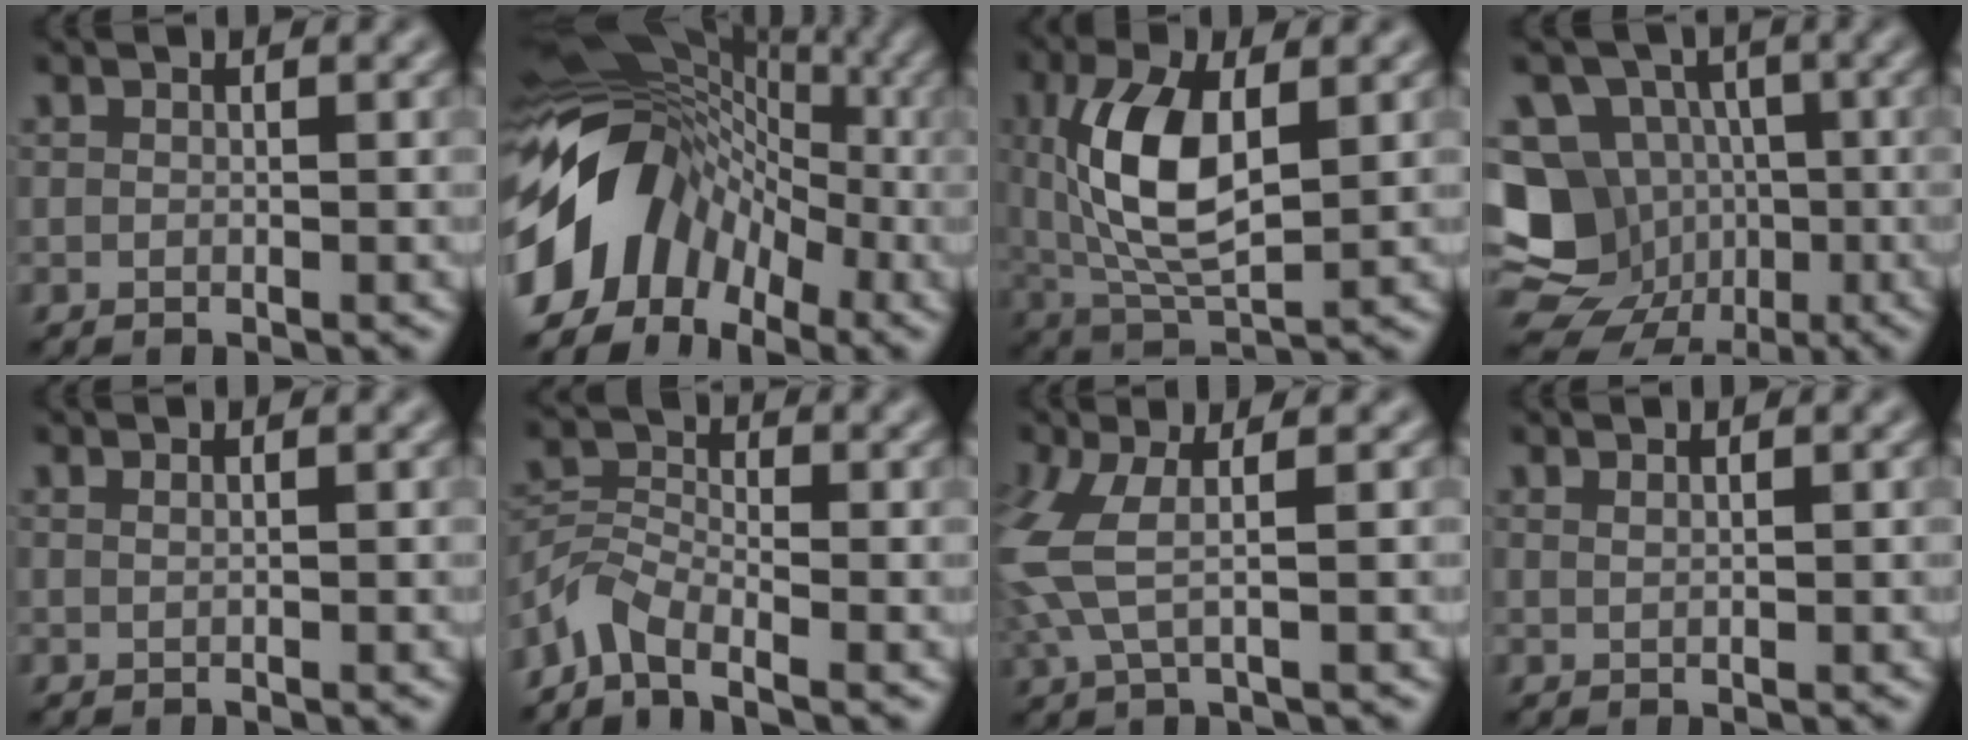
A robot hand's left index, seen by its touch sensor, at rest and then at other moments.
{"total": 11.9, "force": [-3.9, 8.7, 7.1], "torque": [-0.120, 0.009, -0.093]}
{"total": 8.5, "force": [1.2, 4.0, 7.4], "torque": [-0.158, -0.005, 0.023]}
{"total": 13.6, "force": [-2.8, 12.1, 5.4], "torque": [-0.128, -0.003, -0.054]}
{"total": 0.5, "force": [0.3, 0.1, 0.4], "torque": [-0.006, -0.004, 0.000]}
{"total": 3.3, "force": [-2.9, 1.1, 1.2], "torque": [-0.026, 0.001, -0.074]}
{"total": 5.2, "force": [0.2, 2.0, 4.8], "torque": [-0.140, -0.001, 0.000]}
{"total": 0.8, "force": [0.7, 0.2, 0.4], "torque": [-0.003, -0.006, 0.004]}